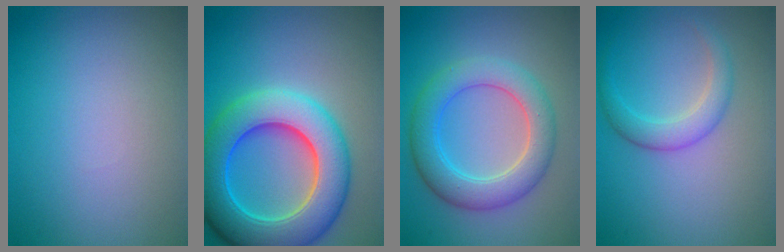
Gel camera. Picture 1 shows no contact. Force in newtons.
{"total": 10.5, "press": 10.5, "slide": 0.3}
{"total": 5.6, "press": 5.6, "slide": 0.2}
{"total": 2.6, "press": 2.6, "slide": 0.1}